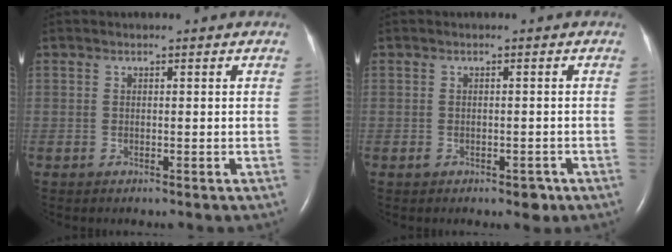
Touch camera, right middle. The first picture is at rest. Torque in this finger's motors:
{"motor_torque": [-0.28, 0.05, 0.01, 0.01]}